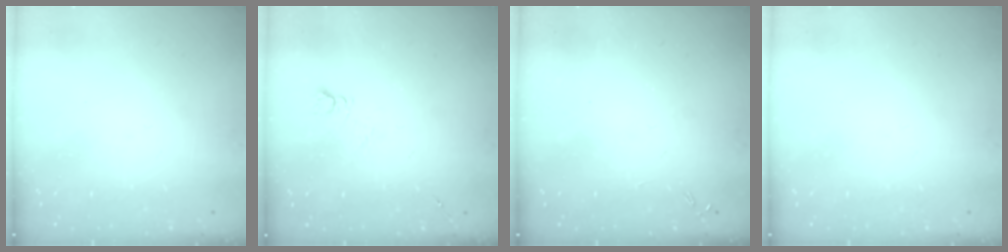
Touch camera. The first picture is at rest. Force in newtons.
{"total": 4.6, "press": 4.5, "slide": 0.7}
{"total": 0.0}
{"total": 0.0}